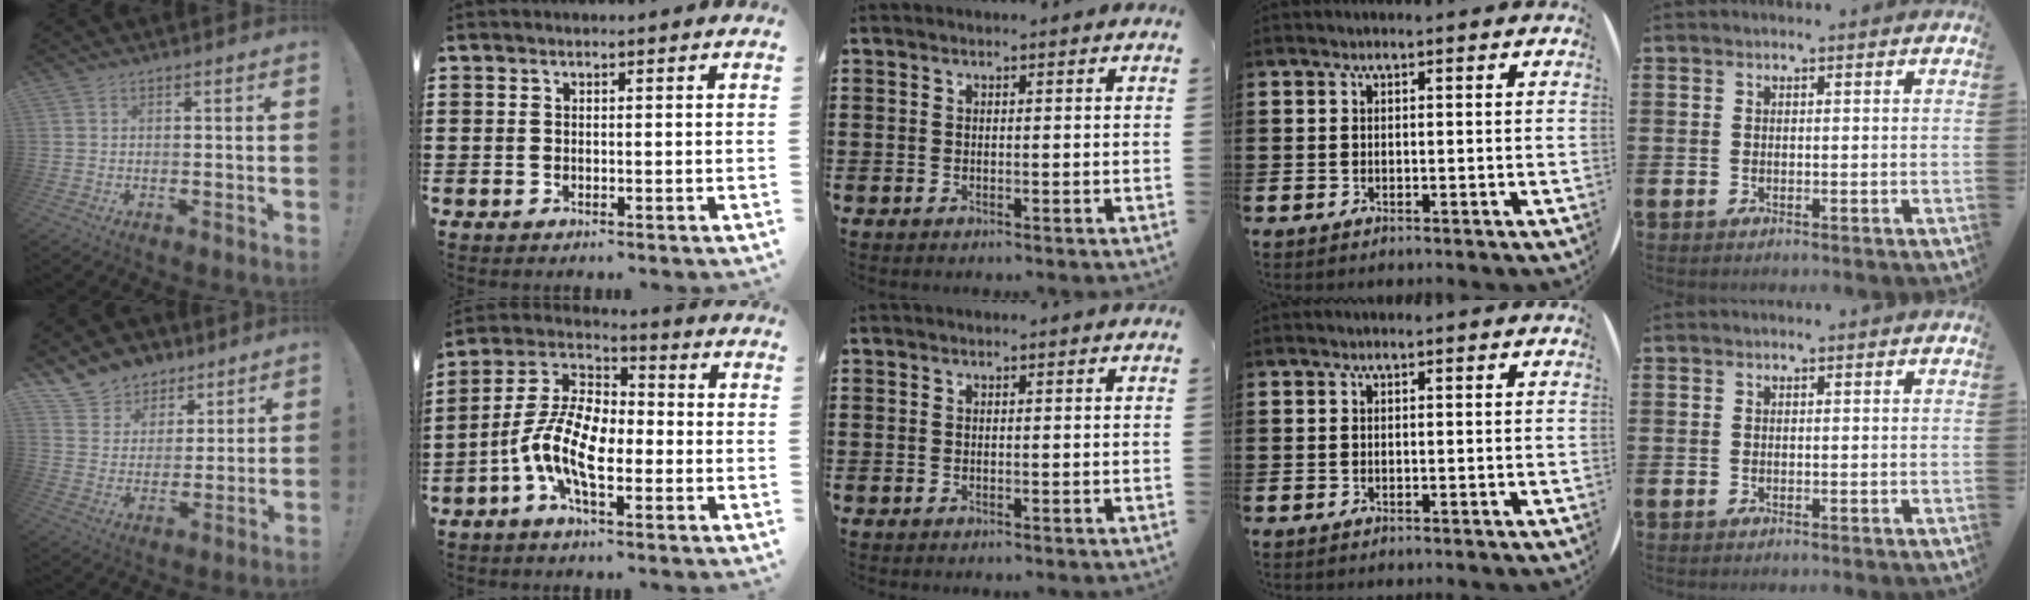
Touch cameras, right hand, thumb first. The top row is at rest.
{"thumb": {"total": 10.3, "force": [7.3, 7.1, 1.2], "torque": [-0.031, -0.051, 0.148]}, "index": {"total": 10.6, "force": [-3.4, 4.6, 8.9], "torque": [-0.217, -0.007, -0.070]}}